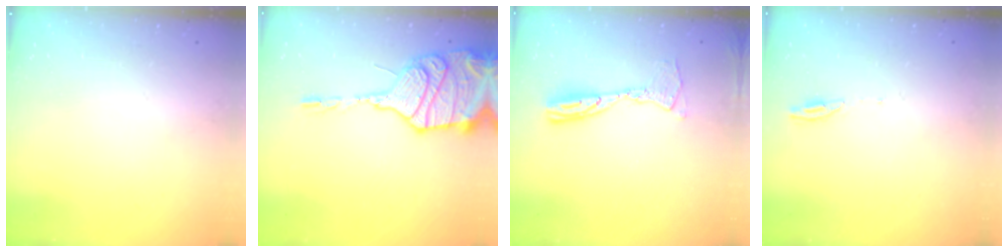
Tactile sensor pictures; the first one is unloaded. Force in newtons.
{"total": 20.5, "press": 19.8, "slide": 5.4}
{"total": 10.3, "press": 10.3, "slide": 1.0}
{"total": 3.5, "press": 3.5, "slide": 0.3}